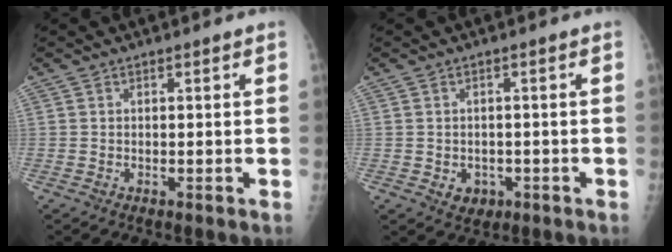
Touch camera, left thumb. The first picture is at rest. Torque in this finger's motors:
{"motor_torque": [-0.40, 0.36, 0.16, -0.08, 0.01]}